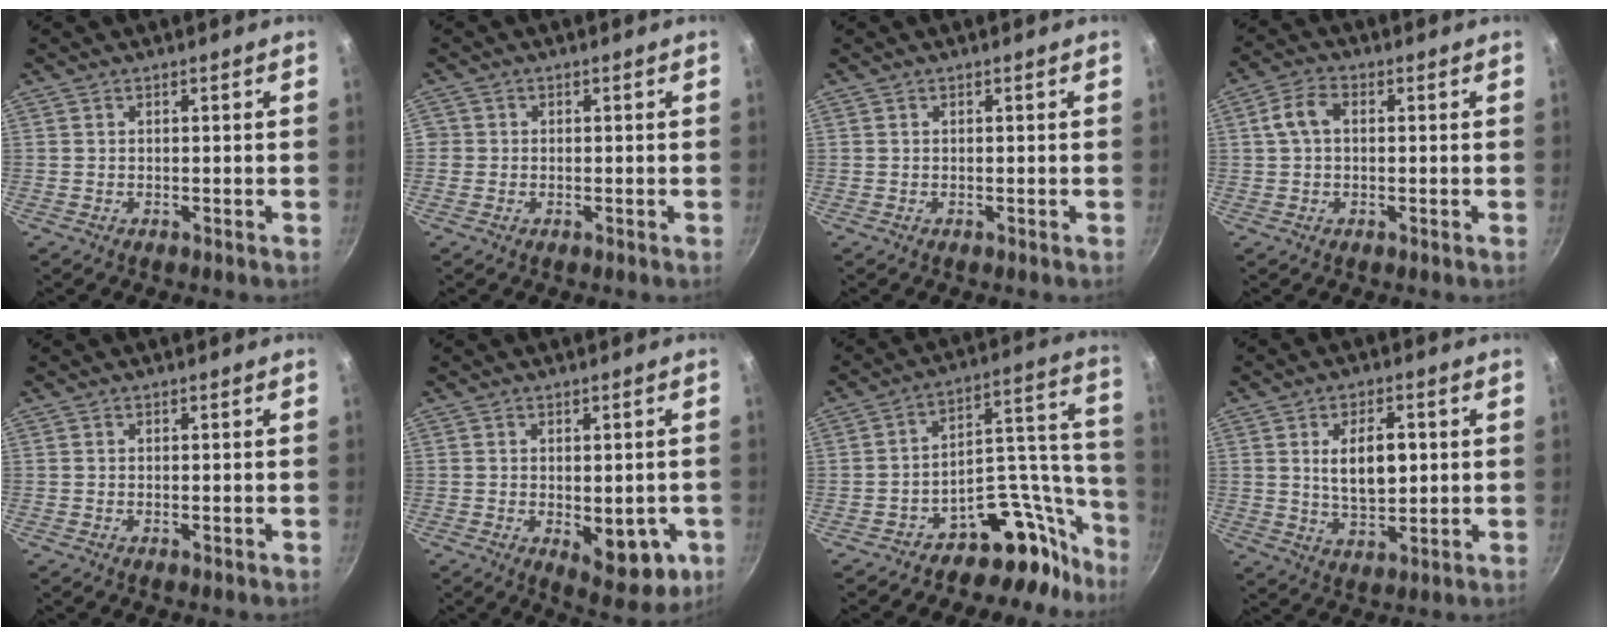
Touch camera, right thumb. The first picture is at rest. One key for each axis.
{"total": 1.7, "fx": -0.1, "fy": 1.6, "fz": 0.2, "tx": 0.007, "ty": 0.006, "tz": -0.005}
{"total": 0.0}
{"total": 5.0, "fx": 0.7, "fy": 3.2, "fz": 3.8, "tx": -0.078, "ty": 0.017, "tz": 0.009}
{"total": 0.5, "fx": -0.1, "fy": 0.2, "fz": 0.5, "tx": -0.009, "ty": -0.003, "tz": -0.002}
{"total": 9.6, "fx": -2.7, "fy": 4.7, "fz": 7.9, "tx": -0.078, "ty": -0.005, "tz": -0.024}
{"total": 14.3, "fx": -10.9, "fy": 6.5, "fz": 6.6, "tx": -0.015, "ty": 0.165, "tz": -0.168}
{"total": 9.0, "fx": 1.5, "fy": 4.8, "fz": 7.4, "tx": -0.103, "ty": -0.009, "tz": 0.033}